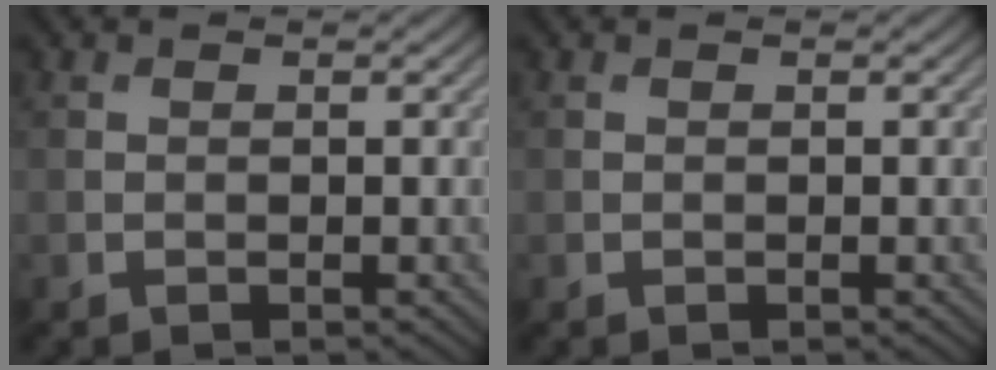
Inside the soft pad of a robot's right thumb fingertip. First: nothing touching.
{"total": 0.0}